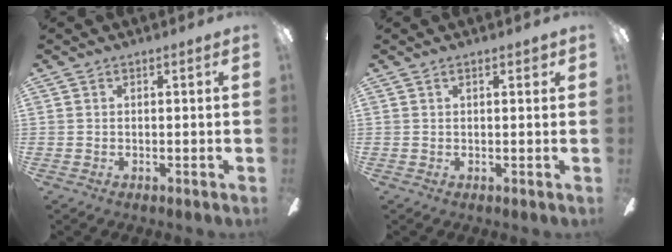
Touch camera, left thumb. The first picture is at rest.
{"total": 1.6, "force": [0.8, 0.4, 1.3], "torque": [-0.021, -0.002, 0.013]}